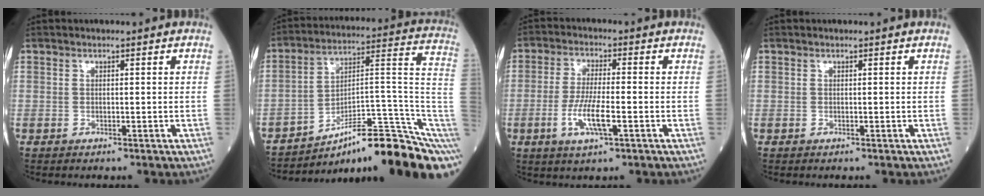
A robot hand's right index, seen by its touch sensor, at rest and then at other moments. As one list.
[{"total": 19.4, "force": [-11.0, 2.1, 15.9], "torque": [-0.133, 0.073, -0.158]}, {"total": 6.9, "force": [-2.2, 1.0, 6.5], "torque": [-0.134, -0.009, -0.040]}, {"total": 0.0}]